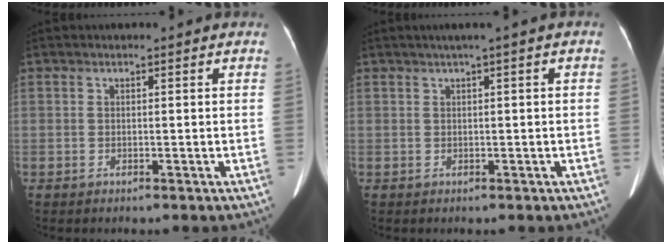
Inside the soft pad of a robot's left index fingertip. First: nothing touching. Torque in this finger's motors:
{"motor_torque": [0.30, -0.50, 0.03, 0.03]}